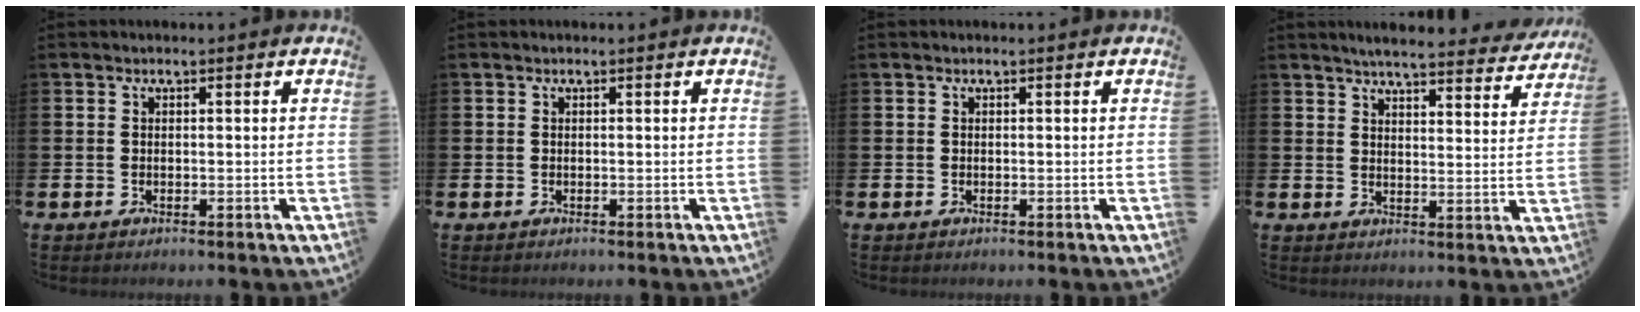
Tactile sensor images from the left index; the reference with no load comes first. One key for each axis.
{"total": 0.0}
{"total": 0.0}
{"total": 5.1, "fx": 4.9, "fy": 0.2, "fz": 1.3, "tx": -0.029, "ty": -0.033, "tz": 0.083}